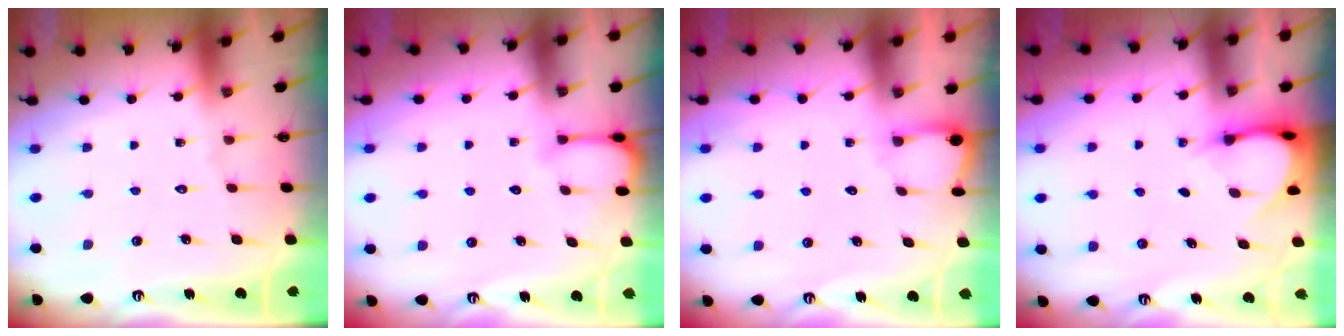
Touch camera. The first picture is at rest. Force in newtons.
{"total": 2.8, "press": 2.8, "slide": 0.1}
{"total": 2.7, "press": 2.7, "slide": 0.2}
{"total": 3.9, "press": 3.9, "slide": 0.3}